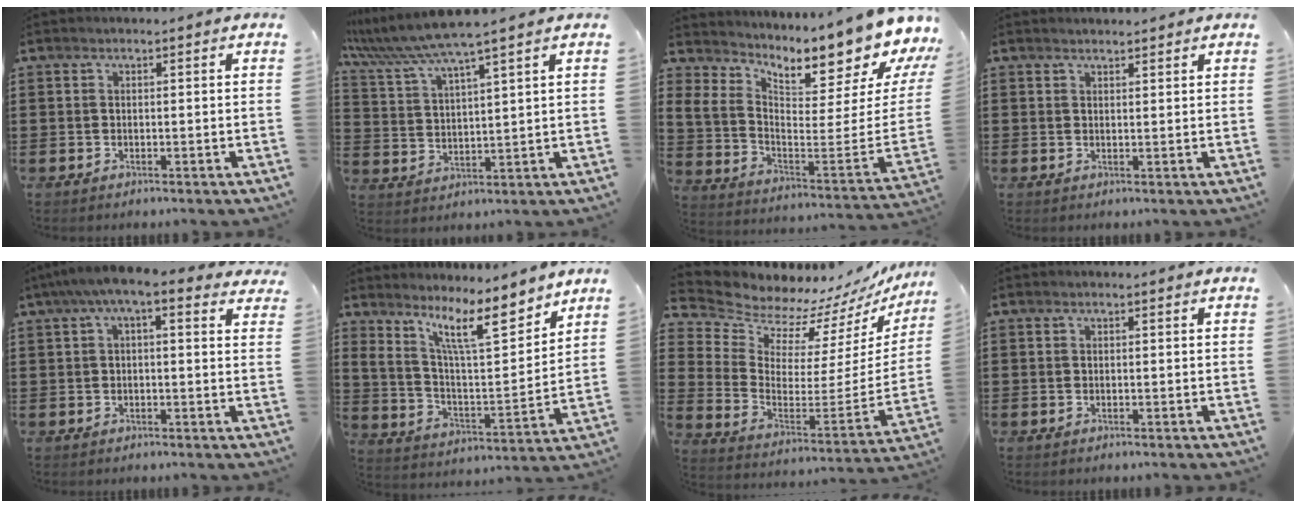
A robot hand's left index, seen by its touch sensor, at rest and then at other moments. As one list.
[{"total": 6.6, "force": [5.5, -0.3, 3.6], "torque": [-0.090, -0.025, 0.094]}, {"total": 7.6, "force": [6.3, 1.9, 3.8], "torque": [-0.075, -0.084, 0.098]}, {"total": 1.3, "force": [1.3, 0.2, 0.0], "torque": [-0.004, 0.001, 0.026]}, {"total": 5.3, "force": [2.6, 1.3, 4.4], "torque": [-0.090, 0.002, 0.042]}, {"total": 11.7, "force": [8.5, 2.8, 7.5], "torque": [-0.154, -0.038, 0.145]}, {"total": 7.3, "force": [6.9, 2.4, 0.0], "torque": [-0.051, -0.073, 0.120]}, {"total": 0.0}]